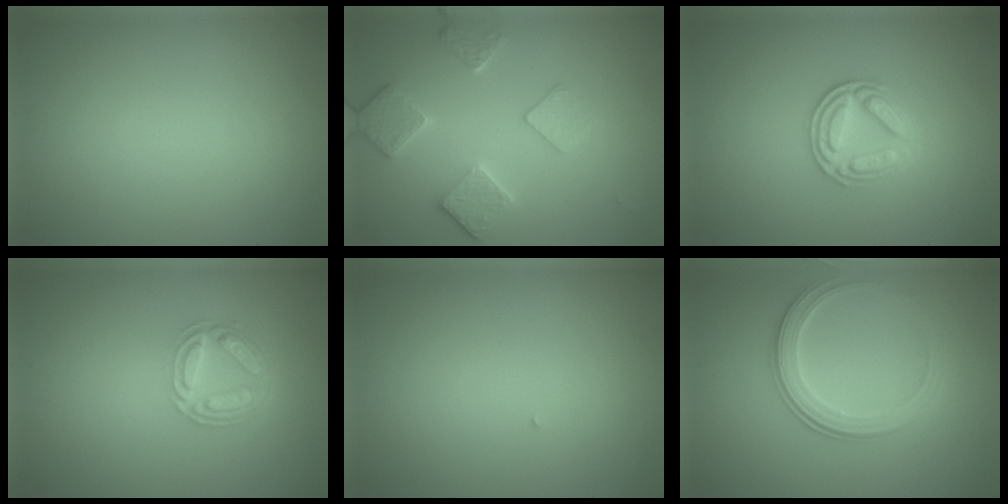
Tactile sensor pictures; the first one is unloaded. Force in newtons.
{"total": 3.3, "press": 3.2, "slide": 0.6}
{"total": 3.6, "press": 3.1, "slide": 1.8}
{"total": 4.1, "press": 3.2, "slide": 2.6}
{"total": 0.0}
{"total": 3.3, "press": 2.8, "slide": 1.8}